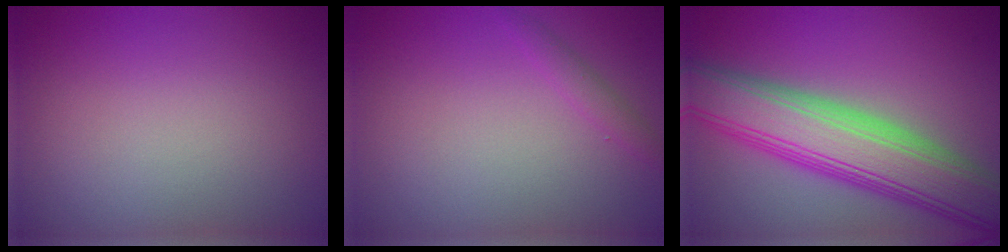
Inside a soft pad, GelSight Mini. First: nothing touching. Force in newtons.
{"total": 1.1, "press": 1.1, "slide": 0.1}
{"total": 9.9, "press": 9.9, "slide": 0.4}